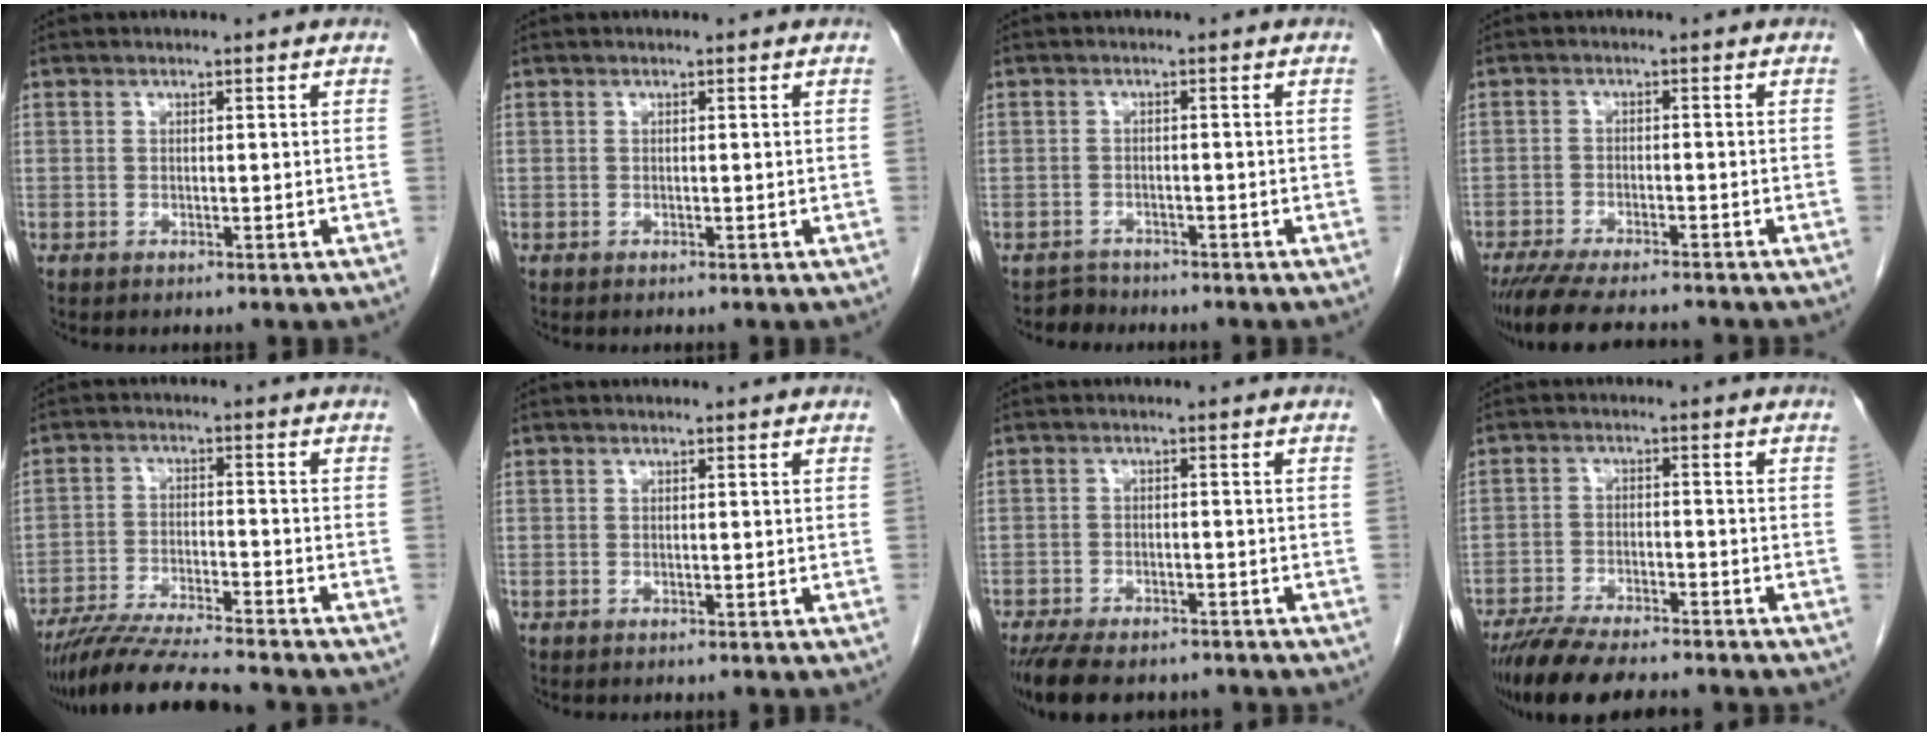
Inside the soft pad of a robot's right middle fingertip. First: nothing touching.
{"total": 0.0}
{"total": 2.0, "force": [-1.8, 0.6, -0.8], "torque": [0.011, -0.002, -0.032]}
{"total": 11.0, "force": [-9.7, 1.7, 4.9], "torque": [-0.076, -0.015, -0.147]}
{"total": 11.9, "force": [-10.6, 0.0, 5.3], "torque": [-0.087, -0.023, -0.179]}
{"total": 0.0}
{"total": 11.5, "force": [-9.3, 4.2, 5.3], "torque": [-0.097, -0.008, -0.136]}
{"total": 11.9, "force": [-10.2, 2.2, 5.7], "torque": [-0.094, -0.015, -0.161]}